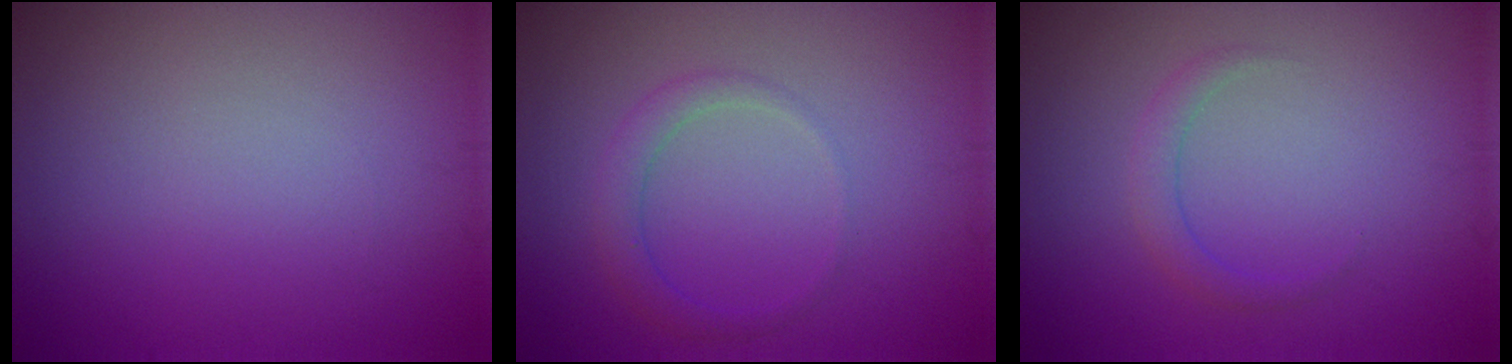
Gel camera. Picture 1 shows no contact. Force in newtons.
{"total": 1.8, "press": 1.8, "slide": 0.1}
{"total": 1.5, "press": 1.5, "slide": 0.1}